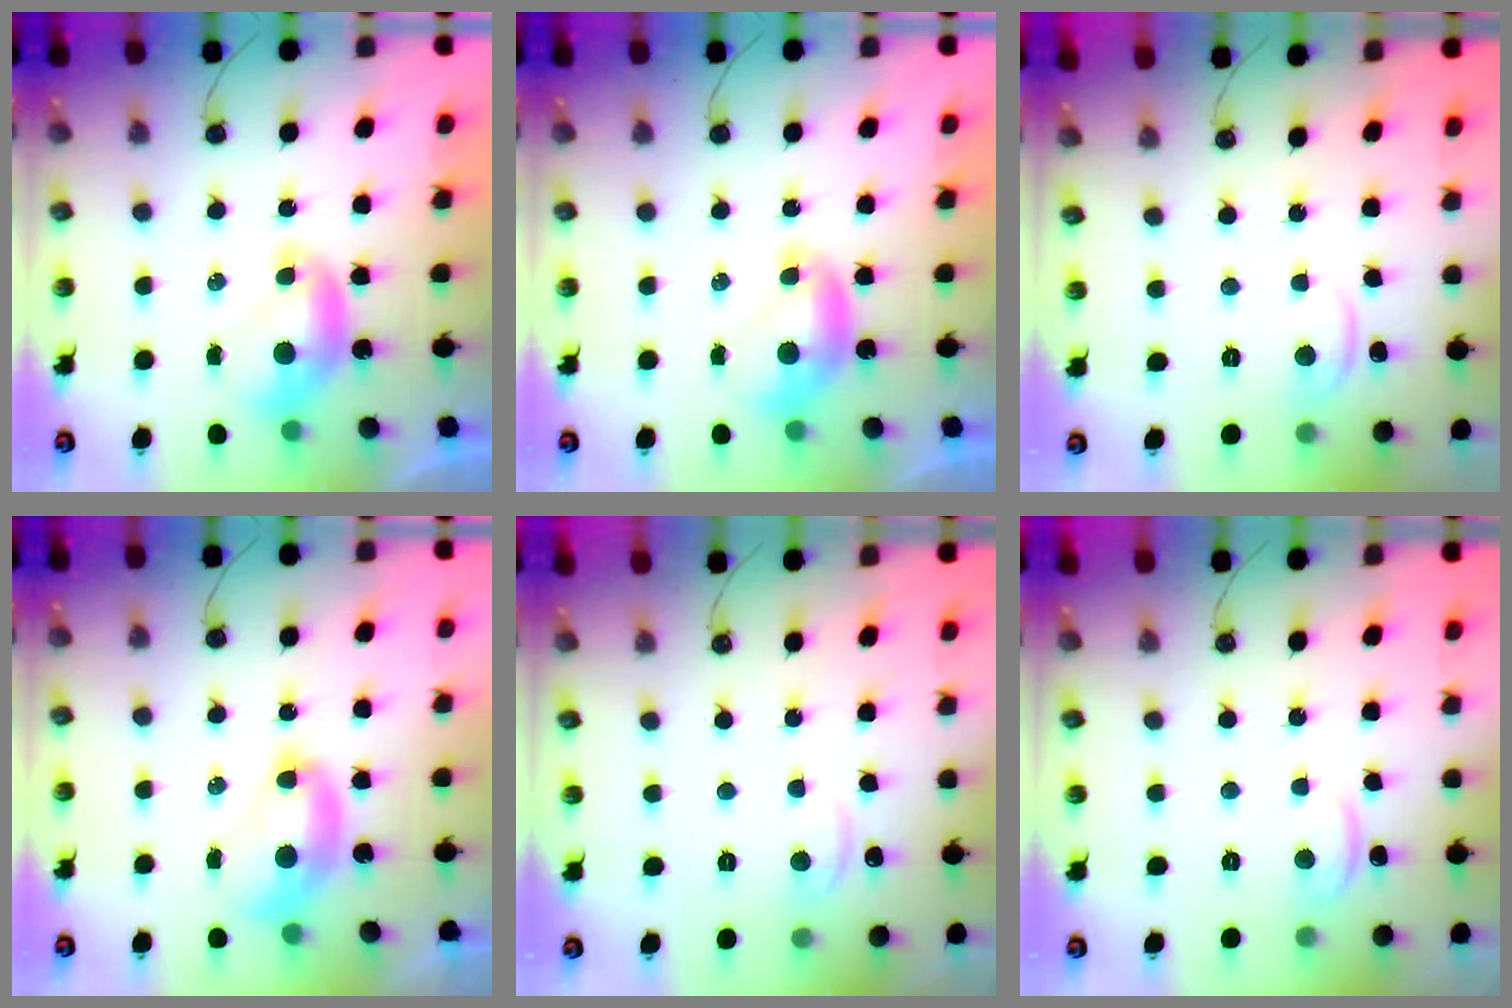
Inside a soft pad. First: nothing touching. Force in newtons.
{"total": 0.0}
{"total": 0.0}
{"total": 2.8, "press": 2.8, "slide": 0.1}
{"total": 1.5, "press": 1.4, "slide": 0.6}
{"total": 0.8, "press": 0.6, "slide": 0.5}